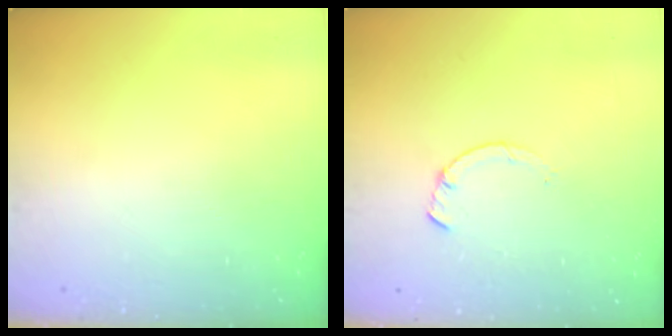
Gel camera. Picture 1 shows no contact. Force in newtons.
{"total": 1.4, "press": 1.4, "slide": 0.2}